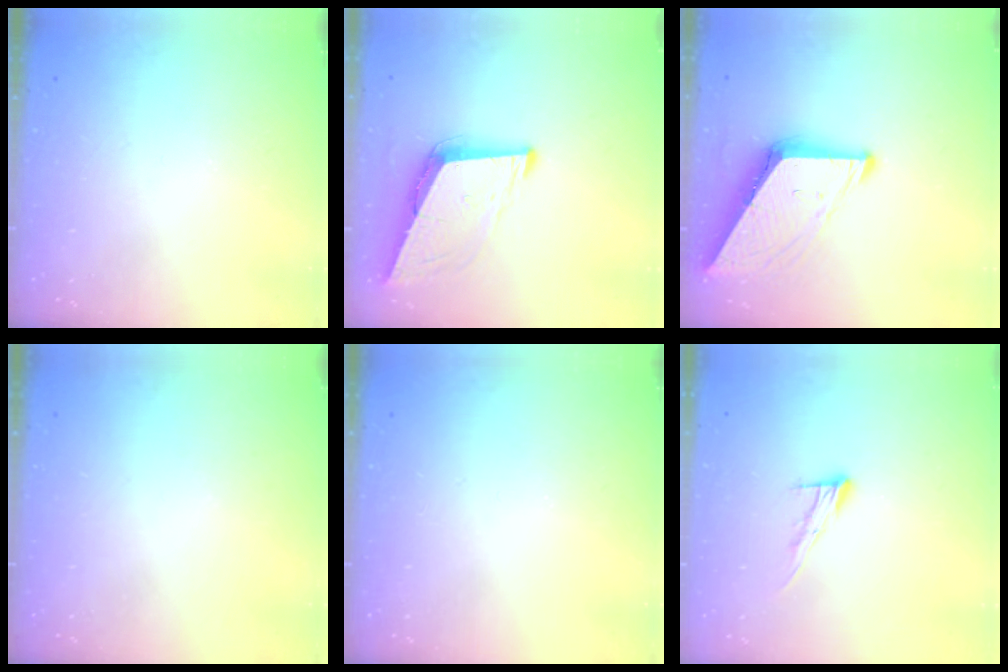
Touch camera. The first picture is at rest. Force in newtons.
{"total": 9.0, "press": 8.1, "slide": 3.8}
{"total": 8.6, "press": 8.6, "slide": 0.9}
{"total": 0.0}
{"total": 0.0}
{"total": 9.1, "press": 9.1, "slide": 0.6}